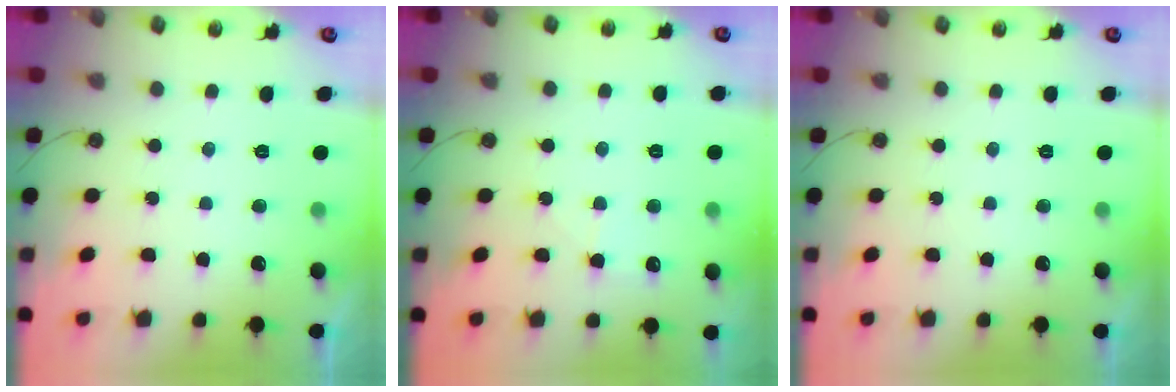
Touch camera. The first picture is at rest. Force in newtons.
{"total": 4.8, "press": 4.7, "slide": 0.7}
{"total": 0.0}